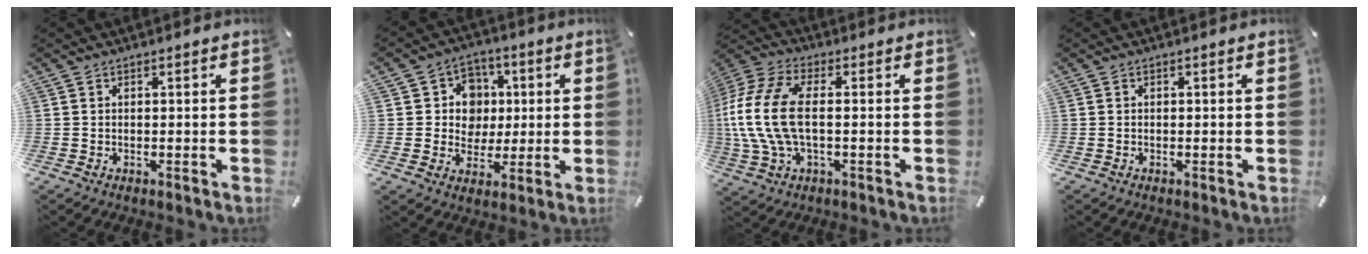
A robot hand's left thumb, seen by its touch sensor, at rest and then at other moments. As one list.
[{"total": 9.6, "force": [1.1, 9.1, 2.8], "torque": [-0.040, 0.000, 0.024]}, {"total": 15.0, "force": [-0.4, 7.6, 12.9], "torque": [-0.280, -0.006, -0.008]}, {"total": 0.0}]